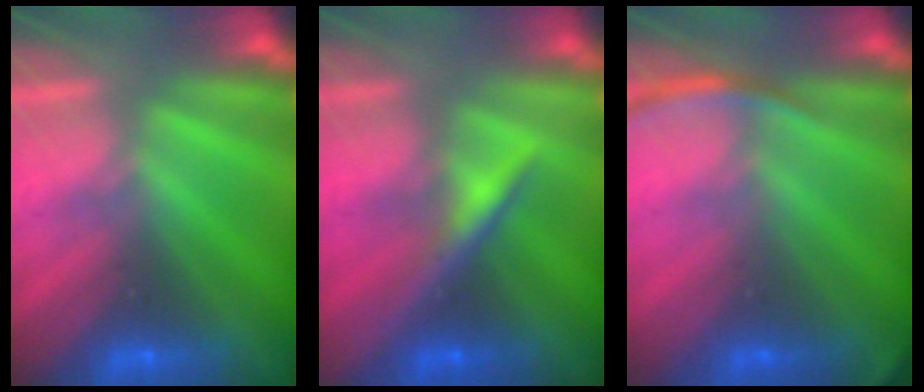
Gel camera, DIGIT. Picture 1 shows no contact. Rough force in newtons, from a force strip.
{"total": 3.1}
{"total": 2.8}